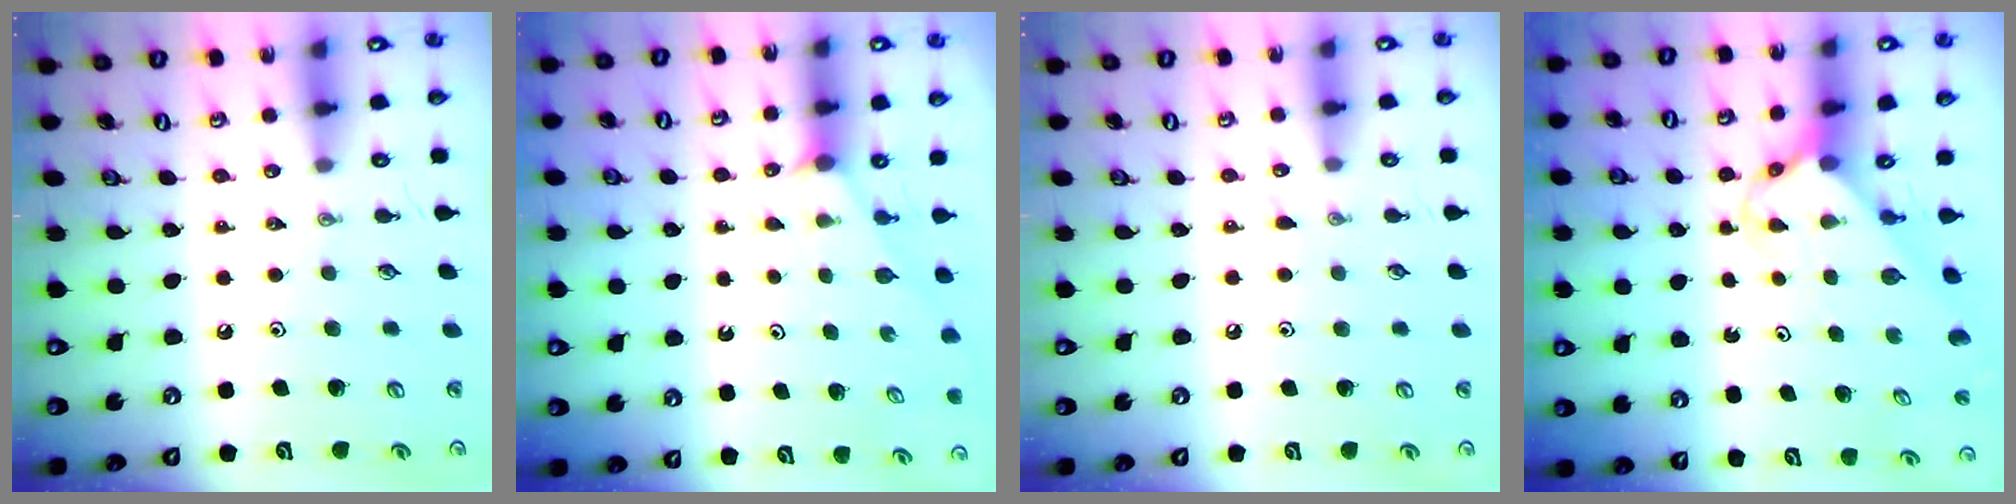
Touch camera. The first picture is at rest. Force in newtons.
{"total": 2.0, "press": 2.0, "slide": 0.2}
{"total": 4.3, "press": 4.3, "slide": 0.6}
{"total": 2.9, "press": 2.9, "slide": 0.3}